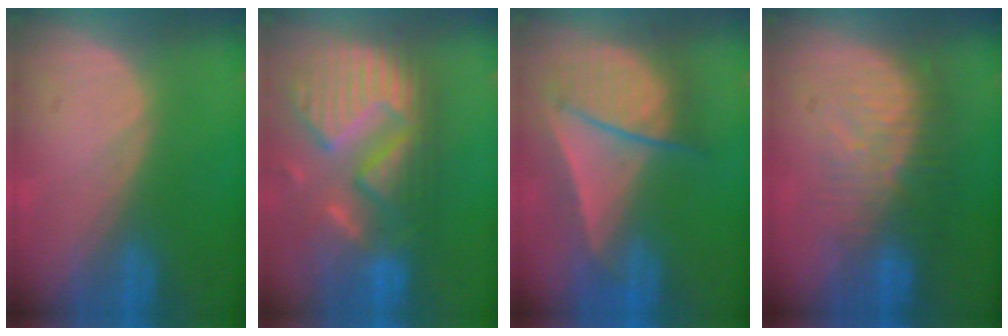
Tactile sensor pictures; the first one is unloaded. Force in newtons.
{"total": 14.0, "press": 11.6, "slide": 7.7}
{"total": 8.2, "press": 7.5, "slide": 3.3}
{"total": 8.2, "press": 8.0, "slide": 1.6}